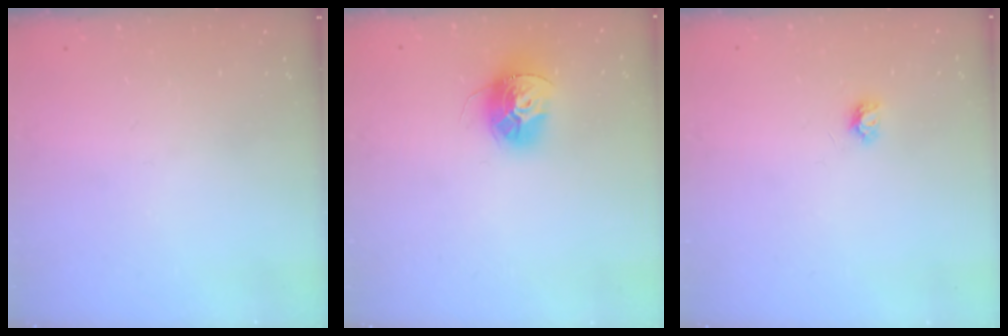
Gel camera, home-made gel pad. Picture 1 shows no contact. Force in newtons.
{"total": 12.7, "press": 12.7, "slide": 1.0}
{"total": 3.8, "press": 3.8, "slide": 0.4}